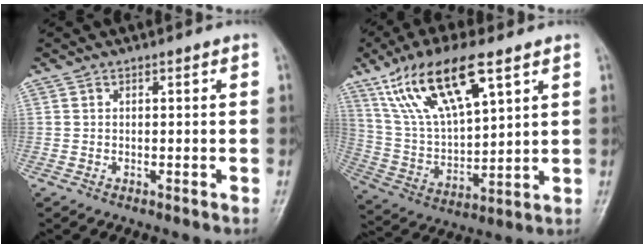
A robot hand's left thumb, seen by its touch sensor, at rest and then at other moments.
{"total": 17.8, "force": [10.0, 6.3, 13.3], "torque": [-0.239, -0.025, 0.198]}